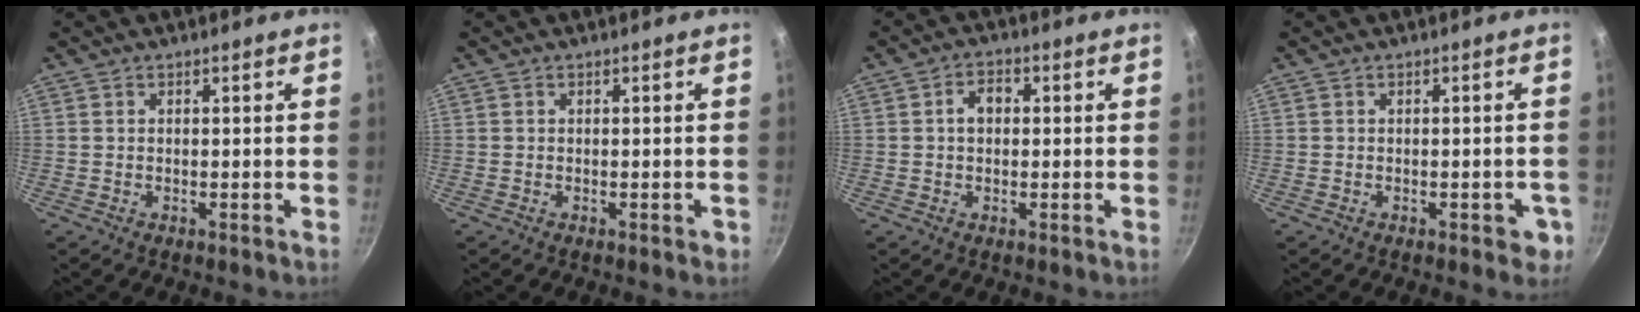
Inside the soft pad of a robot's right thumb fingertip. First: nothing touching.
{"total": 0.8, "force": [-0.3, 0.6, 0.6], "torque": [-0.002, 0.004, -0.004]}
{"total": 4.0, "force": [0.4, 2.9, 2.7], "torque": [-0.025, 0.011, 0.002]}
{"total": 3.4, "force": [-1.2, 2.0, 2.4], "torque": [-0.006, 0.012, -0.013]}